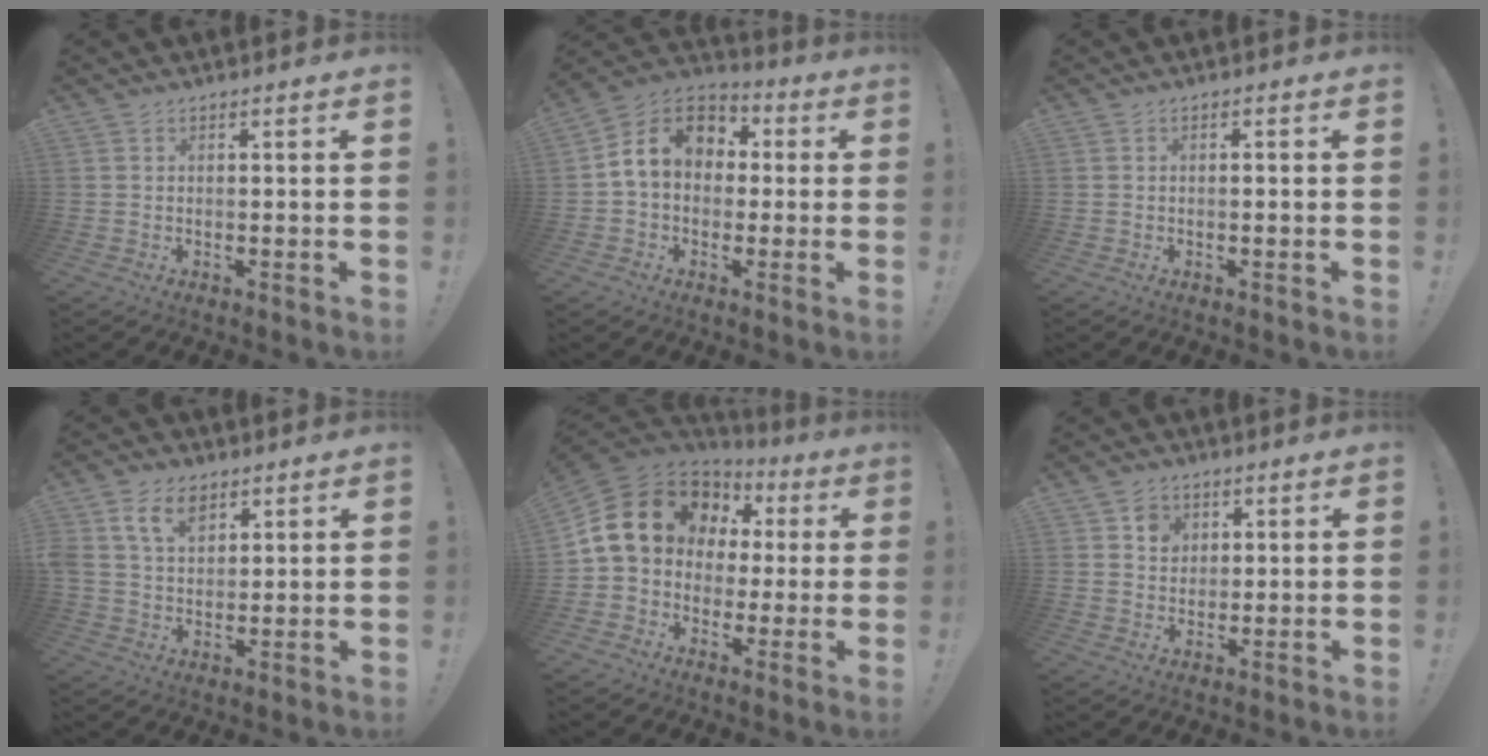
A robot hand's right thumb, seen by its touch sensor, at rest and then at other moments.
{"total": 12.2, "force": [2.3, 9.7, 7.1], "torque": [-0.099, 0.008, 0.048]}
{"total": 0.9, "force": [-0.4, 0.0, 0.8], "torque": [-0.014, 0.001, -0.008]}
{"total": 8.7, "force": [4.7, 5.6, 4.8], "torque": [-0.090, -0.003, 0.092]}
{"total": 17.6, "force": [5.4, 13.6, 9.8], "torque": [-0.156, -0.014, 0.121]}
{"total": 5.2, "force": [2.2, 4.5, 1.5], "torque": [-0.012, -0.011, 0.037]}